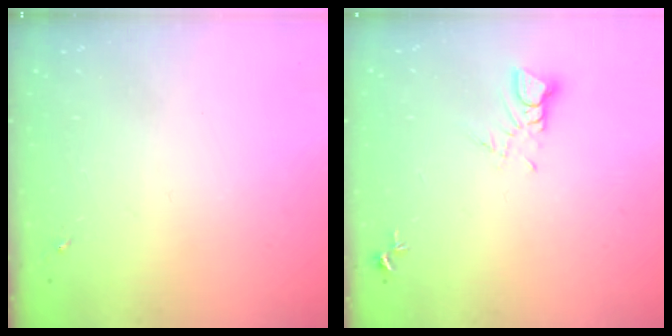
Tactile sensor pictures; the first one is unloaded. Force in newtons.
{"total": 4.0, "press": 3.9, "slide": 0.3}